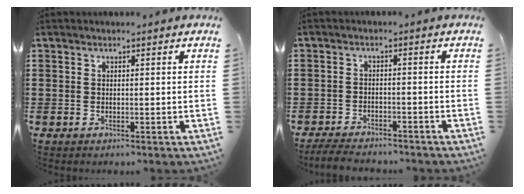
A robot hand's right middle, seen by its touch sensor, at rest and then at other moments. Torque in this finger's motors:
{"motor_torque": [0.09, -0.04, 0.04, 0.01]}